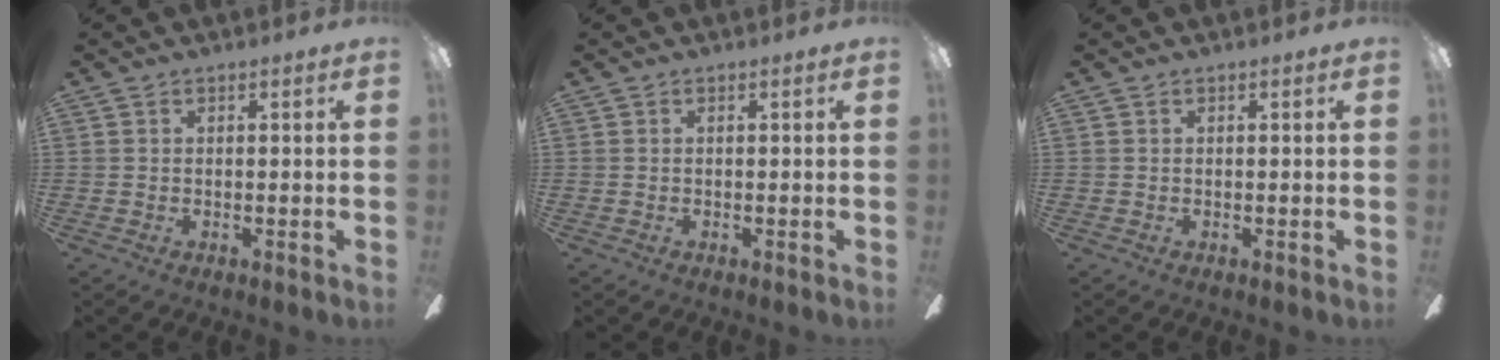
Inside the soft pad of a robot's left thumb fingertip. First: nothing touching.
{"total": 0.0}
{"total": 0.0}